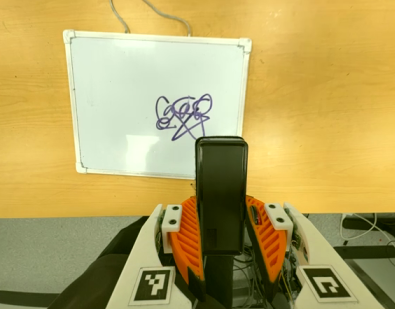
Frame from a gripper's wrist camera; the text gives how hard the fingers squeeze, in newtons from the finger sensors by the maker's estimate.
{"total": 3.9, "left": 2.4, "right": 5.3}